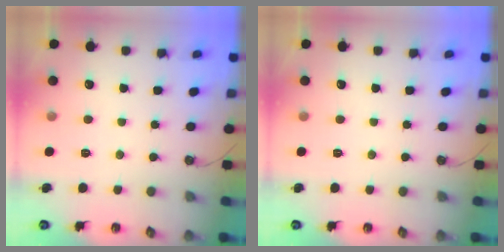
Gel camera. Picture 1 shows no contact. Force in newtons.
{"total": 0.0}